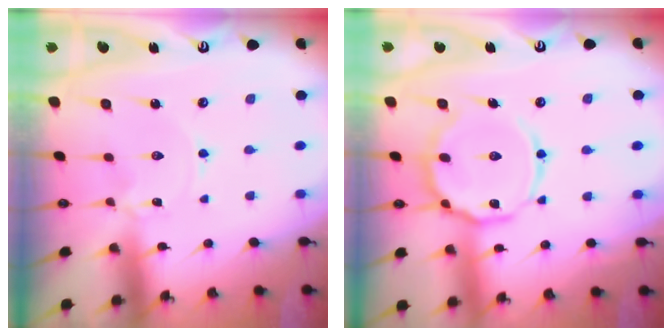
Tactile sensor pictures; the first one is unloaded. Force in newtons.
{"total": 14.3, "press": 14.2, "slide": 1.4}